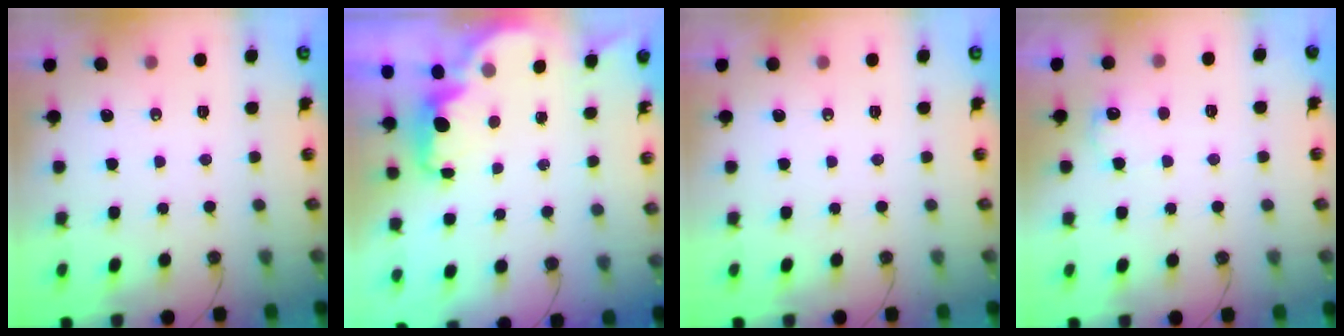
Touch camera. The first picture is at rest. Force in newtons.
{"total": 1.9, "press": 1.8, "slide": 0.7}
{"total": 0.0}
{"total": 7.0, "press": 7.0, "slide": 0.4}